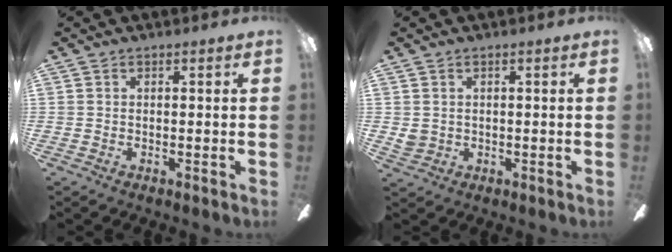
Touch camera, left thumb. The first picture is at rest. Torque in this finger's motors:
{"motor_torque": [-0.40, 0.06, 0.15, -0.29, 0.00]}